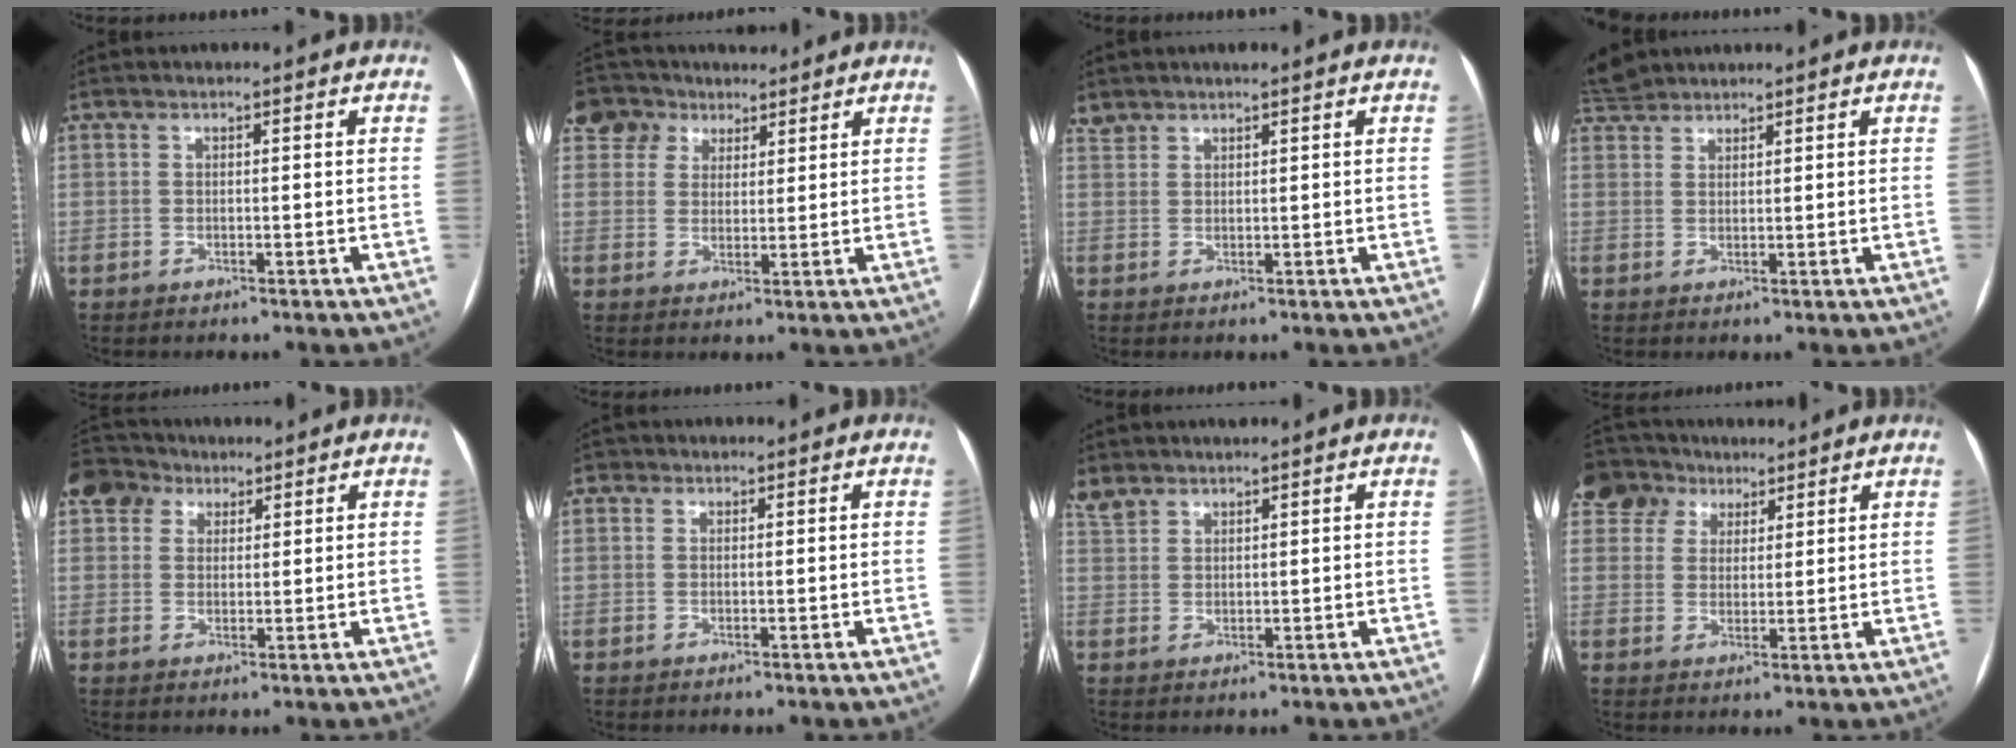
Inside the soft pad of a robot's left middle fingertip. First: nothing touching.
{"total": 7.1, "force": [4.7, 5.2, 0.7], "torque": [-0.021, 0.032, 0.089]}
{"total": 2.1, "force": [1.9, 0.6, 0.5], "torque": [-0.011, 0.010, 0.036]}
{"total": 3.8, "force": [3.6, 0.9, 0.2], "torque": [-0.013, 0.024, 0.073]}
{"total": 5.7, "force": [4.0, 4.0, 1.2], "torque": [-0.035, 0.028, 0.078]}
{"total": 0.7, "force": [0.3, 0.6, 0.0], "torque": [0.004, 0.000, 0.002]}
{"total": 3.8, "force": [3.3, 1.5, 0.9], "torque": [-0.023, 0.016, 0.067]}
{"total": 8.0, "force": [5.7, 5.6, 1.0], "torque": [-0.026, 0.031, 0.107]}